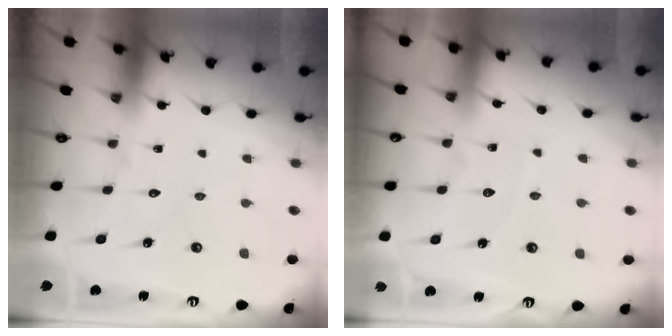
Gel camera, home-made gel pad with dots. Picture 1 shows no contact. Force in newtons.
{"total": 3.3, "press": 3.3, "slide": 0.4}